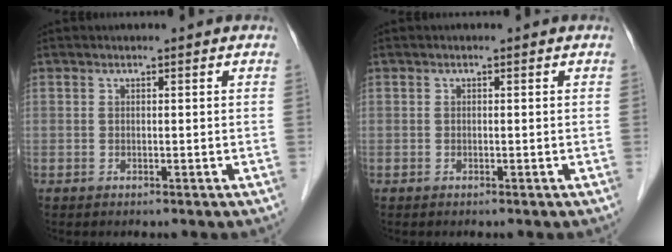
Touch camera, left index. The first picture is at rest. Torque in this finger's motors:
{"motor_torque": [0.00, 0.00, 0.00, -0.01]}